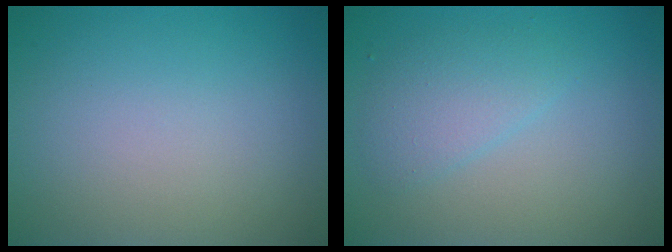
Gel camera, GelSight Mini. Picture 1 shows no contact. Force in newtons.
{"total": 2.5, "press": 2.5, "slide": 0.1}